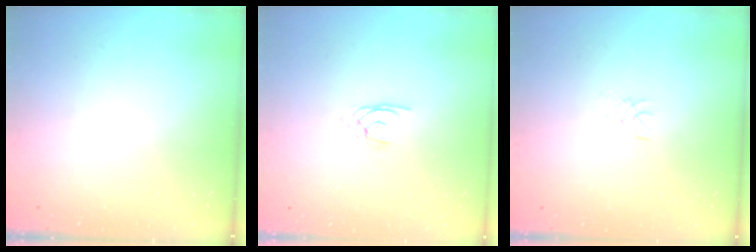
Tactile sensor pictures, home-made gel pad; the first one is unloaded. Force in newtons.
{"total": 2.0, "press": 1.9, "slide": 0.4}
{"total": 1.3, "press": 1.3, "slide": 0.1}